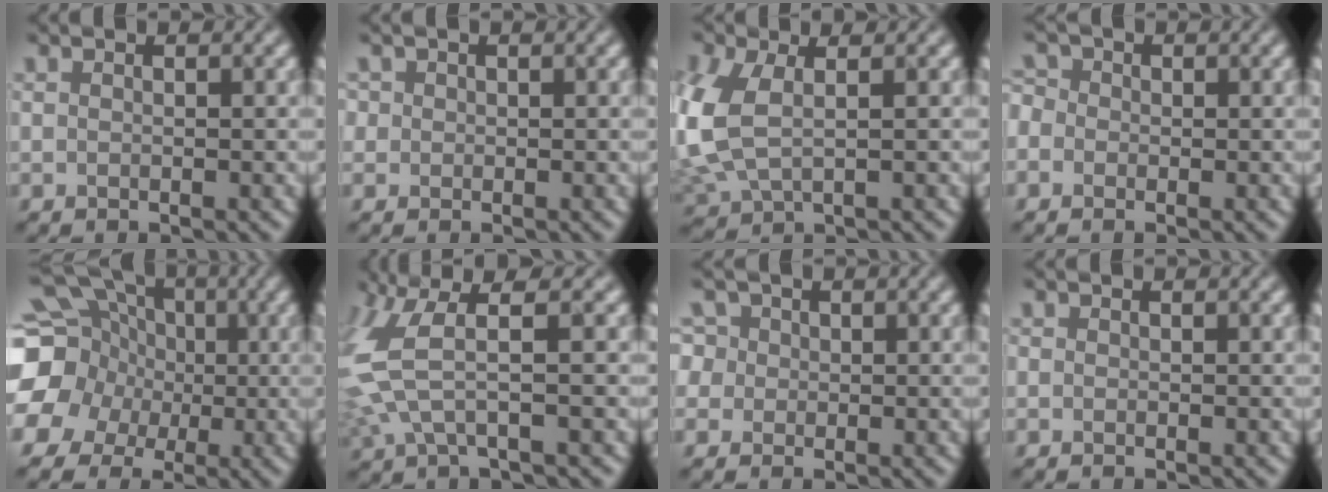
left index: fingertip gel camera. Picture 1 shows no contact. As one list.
[{"total": 1.0, "force": [-0.5, -0.1, -0.9], "torque": [0.016, 0.001, 0.010]}, {"total": 5.5, "force": [-0.1, 3.2, 4.5], "torque": [-0.146, -0.005, 0.019]}, {"total": 1.1, "force": [-0.7, 0.9, -0.3], "torque": [0.000, 0.008, -0.011]}, {"total": 18.0, "force": [0.5, 17.1, 5.6], "torque": [-0.164, 0.000, -0.017]}, {"total": 4.8, "force": [0.5, 0.8, 4.7], "torque": [-0.139, -0.001, 0.032]}, {"total": 4.0, "force": [1.6, 3.3, 1.5], "torque": [-0.044, 0.025, 0.021]}, {"total": 0.8, "force": [-0.6, -0.2, -0.5], "torque": [0.001, -0.002, 0.003]}]